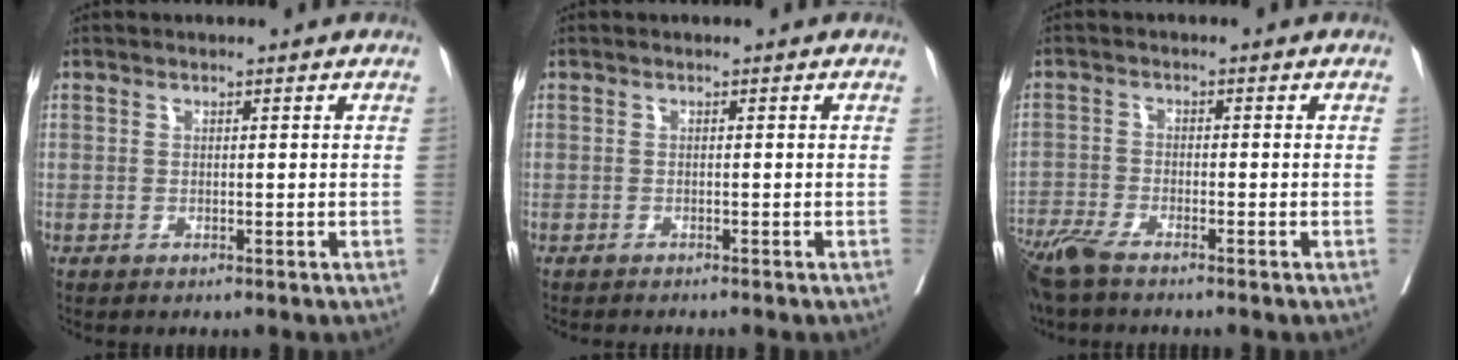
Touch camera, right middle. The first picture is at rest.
{"total": 2.8, "force": [-2.5, 0.2, 1.1], "torque": [-0.013, -0.003, -0.033]}
{"total": 6.0, "force": [-5.0, 0.9, 3.2], "torque": [-0.065, -0.016, -0.099]}